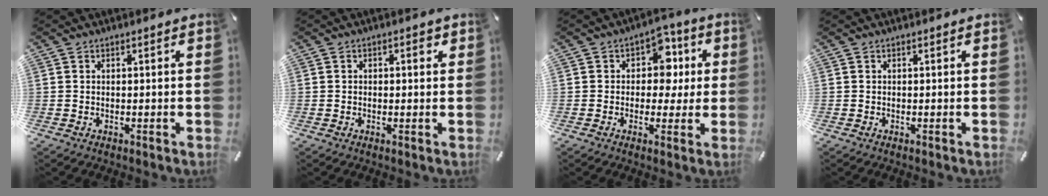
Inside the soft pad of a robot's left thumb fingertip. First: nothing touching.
{"total": 1.8, "force": [0.2, 1.0, 1.4], "torque": [-0.028, 0.008, 0.001]}
{"total": 9.3, "force": [1.6, 7.4, 5.4], "torque": [-0.063, 0.000, 0.024]}
{"total": 0.0}